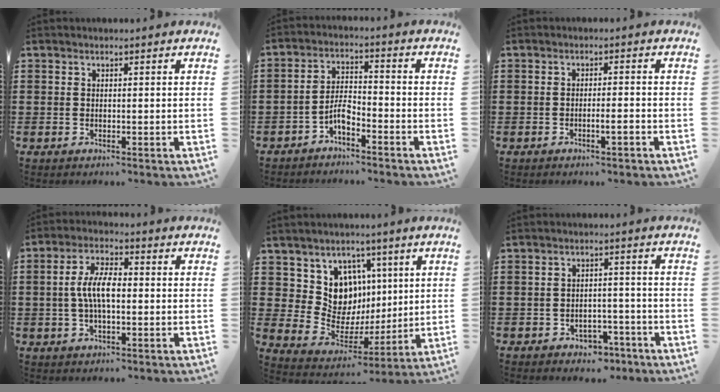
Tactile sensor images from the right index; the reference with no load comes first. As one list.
[{"total": 4.4, "force": [-2.9, 1.4, 3.0], "torque": [-0.076, 0.002, -0.063]}, {"total": 2.0, "force": [-1.1, 0.1, 1.7], "torque": [-0.029, 0.000, -0.020]}, {"total": 6.8, "force": [-0.3, 2.7, 6.2], "torque": [-0.133, 0.000, -0.012]}, {"total": 10.0, "force": [3.5, 8.9, 2.8], "torque": [-0.073, -0.033, 0.072]}, {"total": 3.1, "force": [-2.7, 1.3, 0.7], "torque": [-0.015, 0.007, -0.054]}]